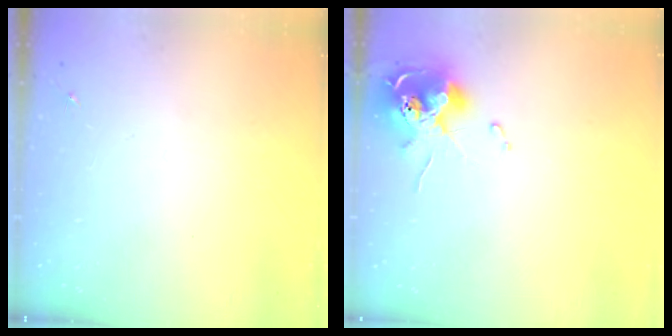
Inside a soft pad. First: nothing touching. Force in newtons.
{"total": 13.5, "press": 13.4, "slide": 1.2}